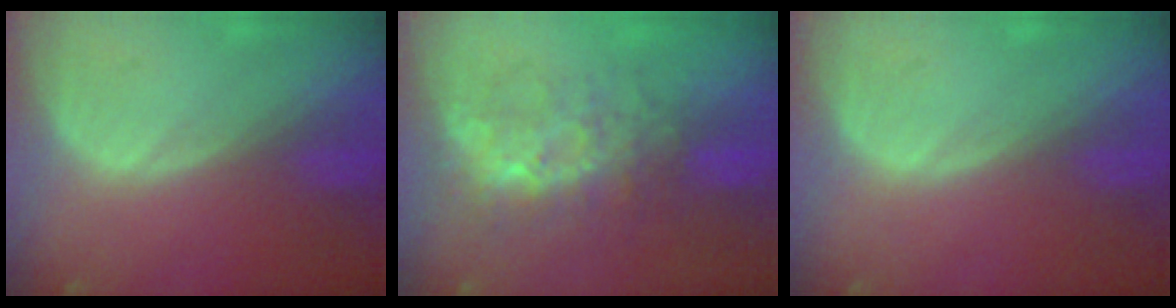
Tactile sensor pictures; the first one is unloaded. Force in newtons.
{"total": 7.9, "press": 7.5, "slide": 2.7}
{"total": 0.0}